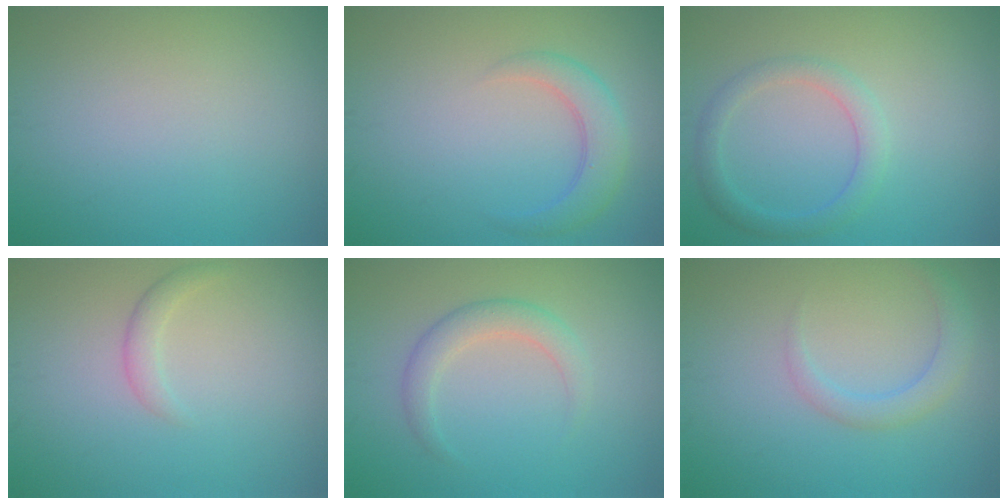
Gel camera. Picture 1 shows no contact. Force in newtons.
{"total": 3.1, "press": 3.1, "slide": 0.1}
{"total": 2.4, "press": 2.4, "slide": 0.1}
{"total": 1.3, "press": 1.3, "slide": 0.1}
{"total": 2.5, "press": 2.5, "slide": 0.2}
{"total": 2.2, "press": 2.2, "slide": 0.1}